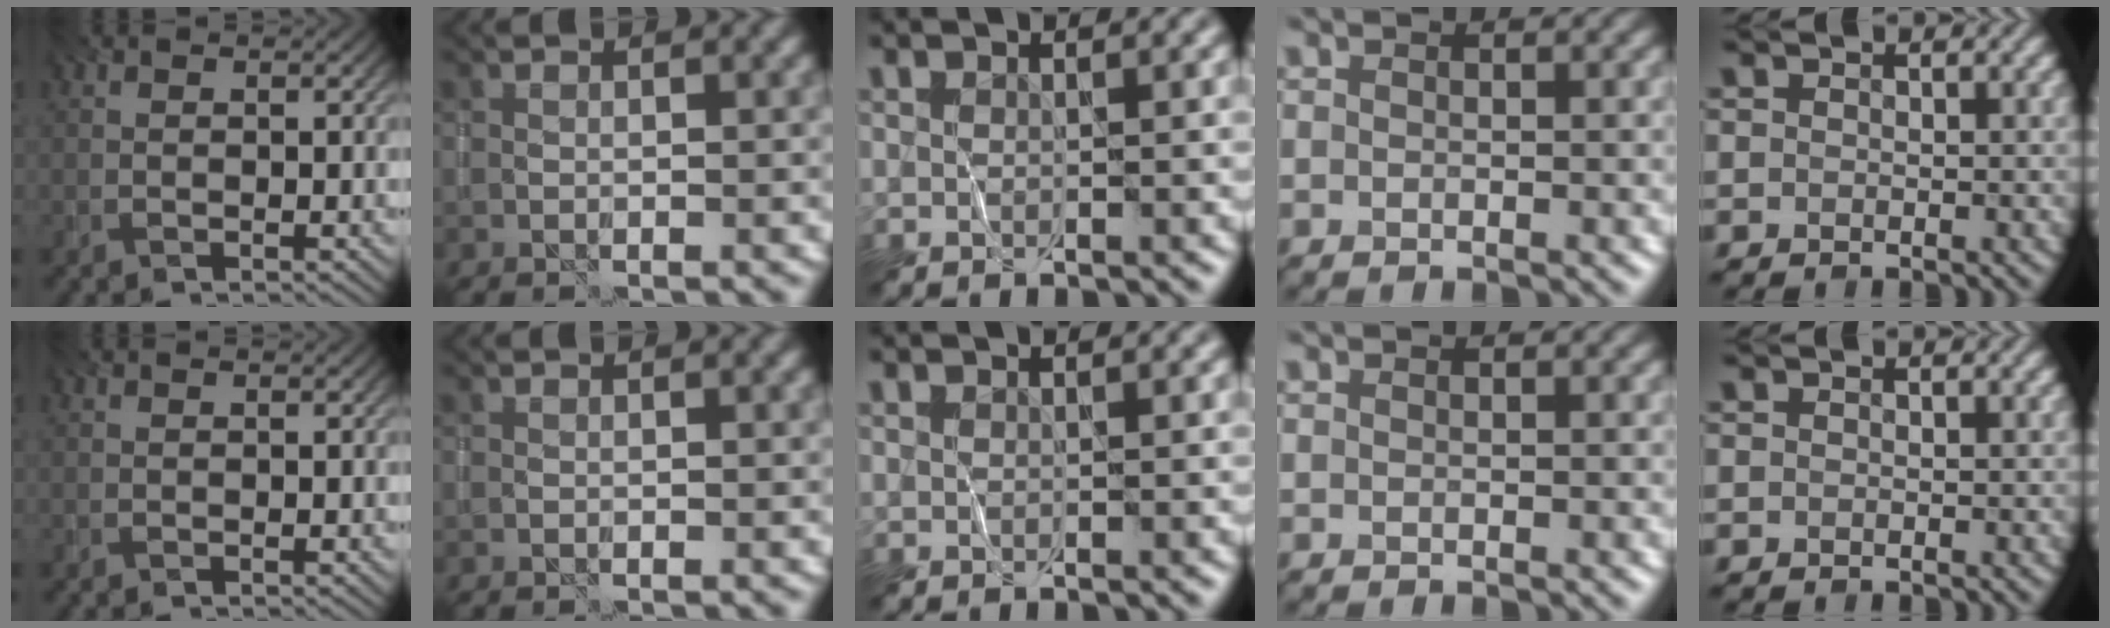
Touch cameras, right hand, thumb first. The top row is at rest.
{}